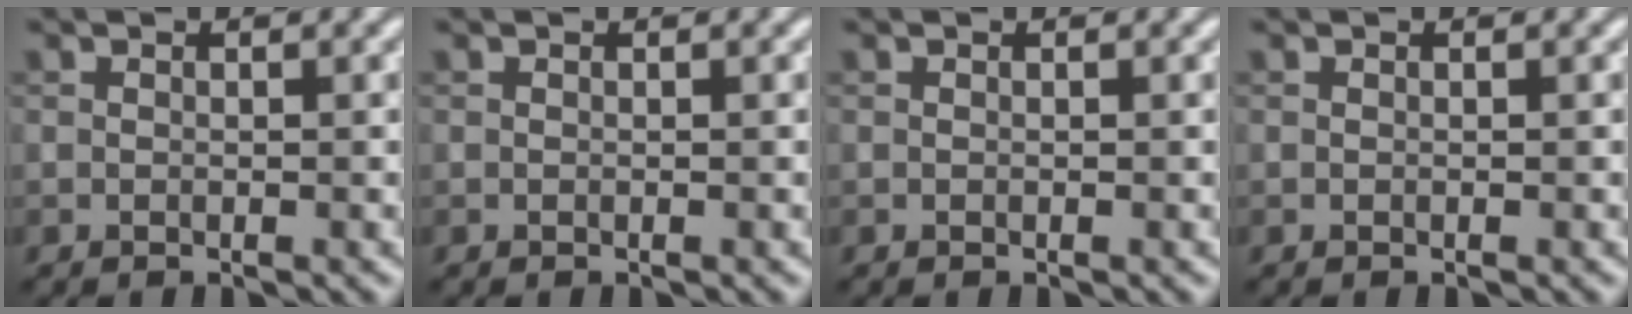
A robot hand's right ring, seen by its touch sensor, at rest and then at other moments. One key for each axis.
{"total": 0.0}
{"total": 0.0}
{"total": 0.0}